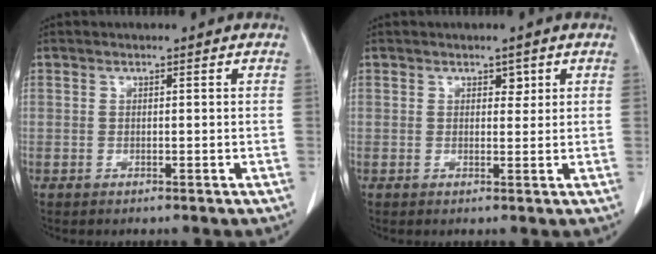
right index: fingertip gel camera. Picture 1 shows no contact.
{"total": 1.4, "force": [0.7, 0.9, 0.8], "torque": [-0.007, -0.003, 0.010]}